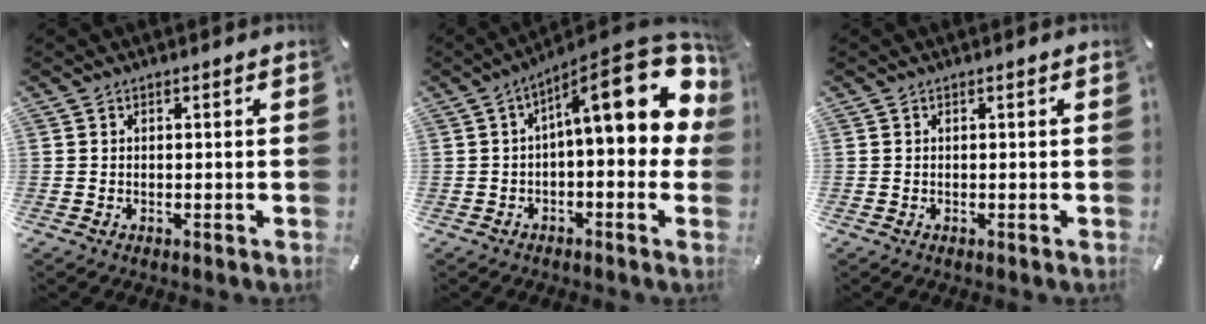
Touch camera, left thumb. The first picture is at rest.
{"total": 18.7, "force": [6.3, 6.8, 16.2], "torque": [-0.222, -0.050, 0.099]}
{"total": 0.0}